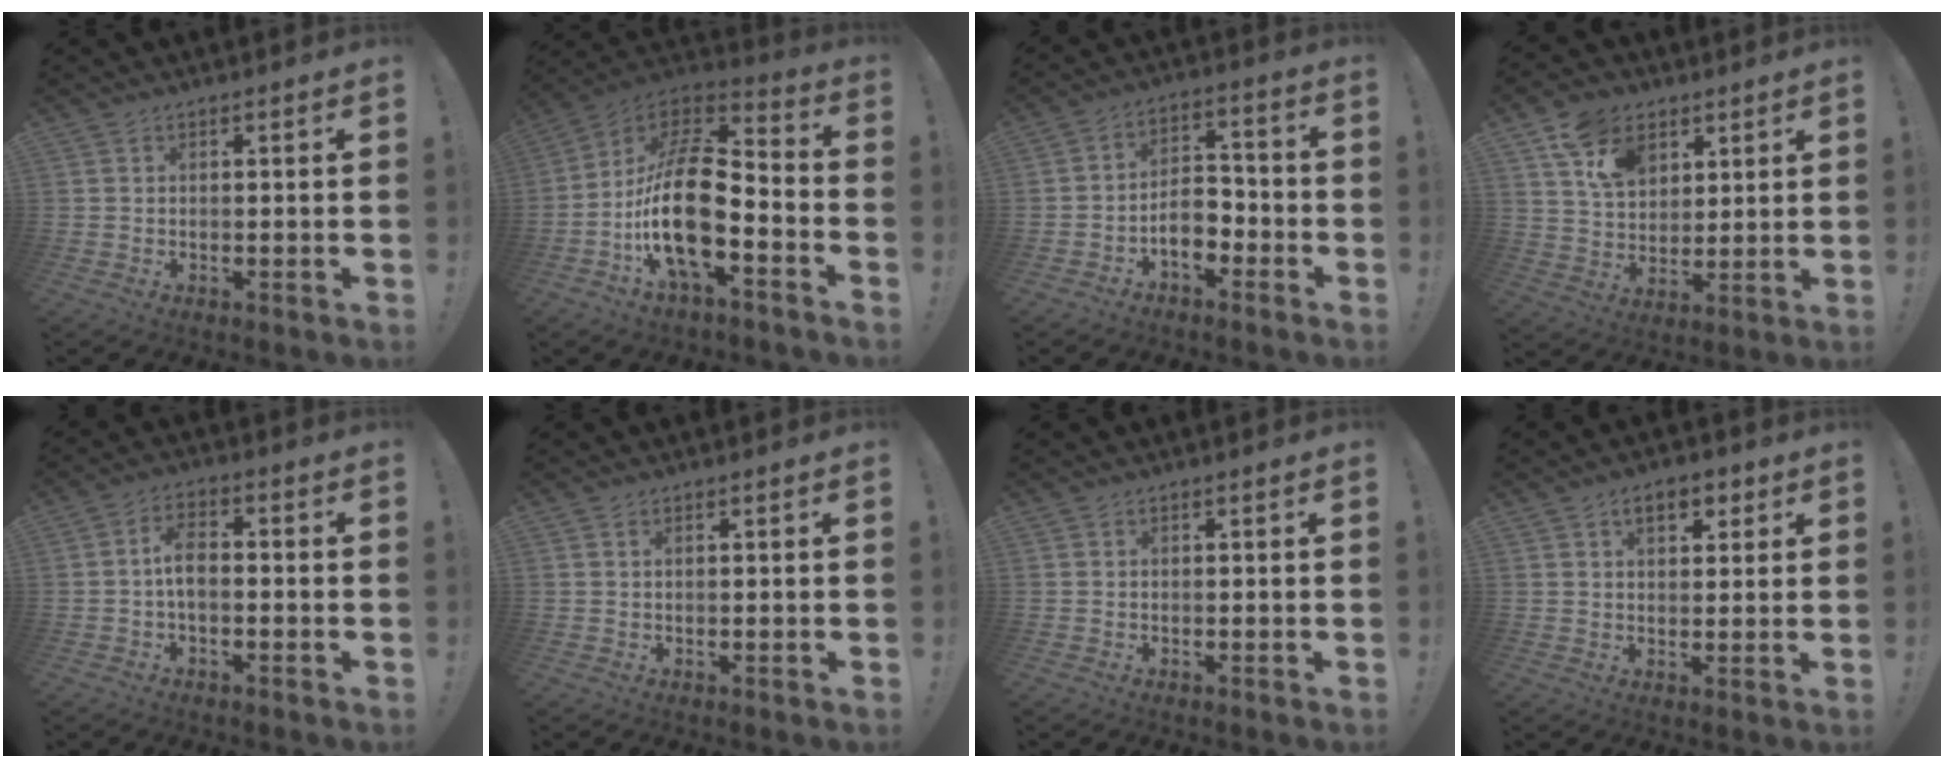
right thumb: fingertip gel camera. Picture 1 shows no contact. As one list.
[{"total": 22.0, "force": [-5.5, 9.4, 19.1], "torque": [-0.373, 0.026, -0.091]}, {"total": 8.1, "force": [-4.2, 5.2, 4.6], "torque": [-0.070, 0.024, -0.069]}, {"total": 12.9, "force": [6.9, 9.2, 5.9], "torque": [-0.093, -0.025, 0.132]}, {"total": 6.3, "force": [-0.7, 3.3, 5.4], "torque": [-0.094, 0.006, -0.012]}, {"total": 0.5, "force": [0.2, 0.2, 0.4], "torque": [-0.004, -0.001, 0.003]}, {"total": 0.0}, {"total": 6.1, "force": [2.7, 3.6, 4.0], "torque": [-0.052, -0.001, 0.045]}]